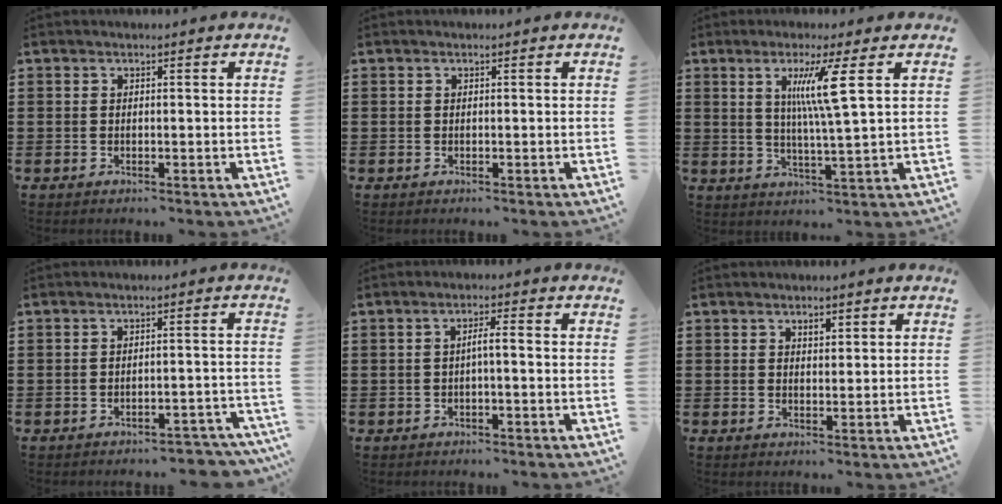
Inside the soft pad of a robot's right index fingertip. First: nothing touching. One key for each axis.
{"total": 0.0}
{"total": 7.7, "fx": 2.5, "fy": -0.2, "fz": 7.3, "tx": -0.147, "ty": -0.004, "tz": 0.035}
{"total": 3.0, "fx": -2.9, "fy": 0.3, "fz": 0.7, "tx": -0.014, "ty": 0.002, "tz": -0.061}
{"total": 2.1, "fx": -0.5, "fy": 0.1, "fz": 2.0, "tx": -0.038, "ty": 0.002, "tz": -0.011}
{"total": 1.5, "fx": 0.9, "fy": 0.8, "fz": 0.9, "tx": -0.021, "ty": 0.006, "tz": 0.015}